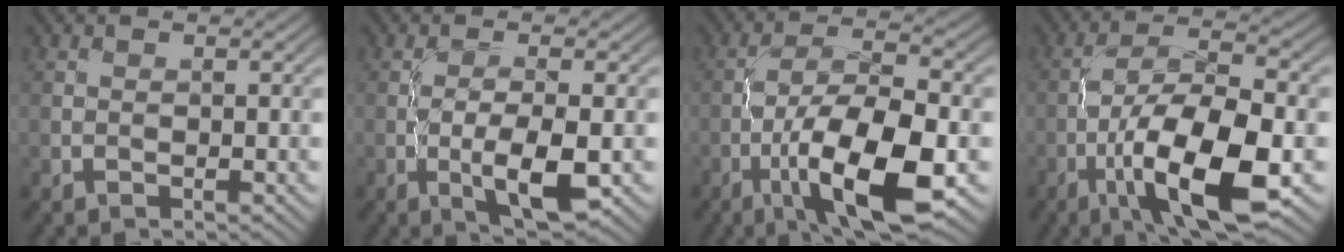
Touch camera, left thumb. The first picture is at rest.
{"total": 5.5, "force": [-1.4, 1.5, 5.1], "torque": [-0.096, -0.001, -0.025]}
{"total": 13.2, "force": [-5.1, 4.3, 11.4], "torque": [-0.206, -0.003, -0.092]}
{"total": 13.5, "force": [-5.2, 4.5, 11.6], "torque": [-0.211, -0.002, -0.096]}